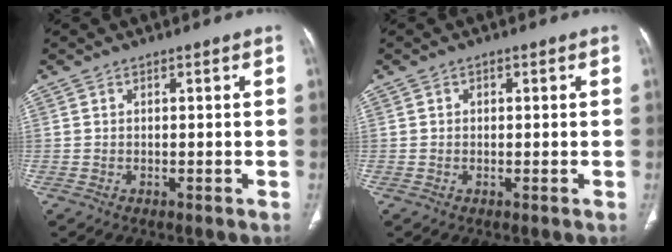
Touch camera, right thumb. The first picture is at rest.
{"total": 0.7, "force": [0.1, 0.6, 0.3], "torque": [0.003, 0.002, -0.001]}